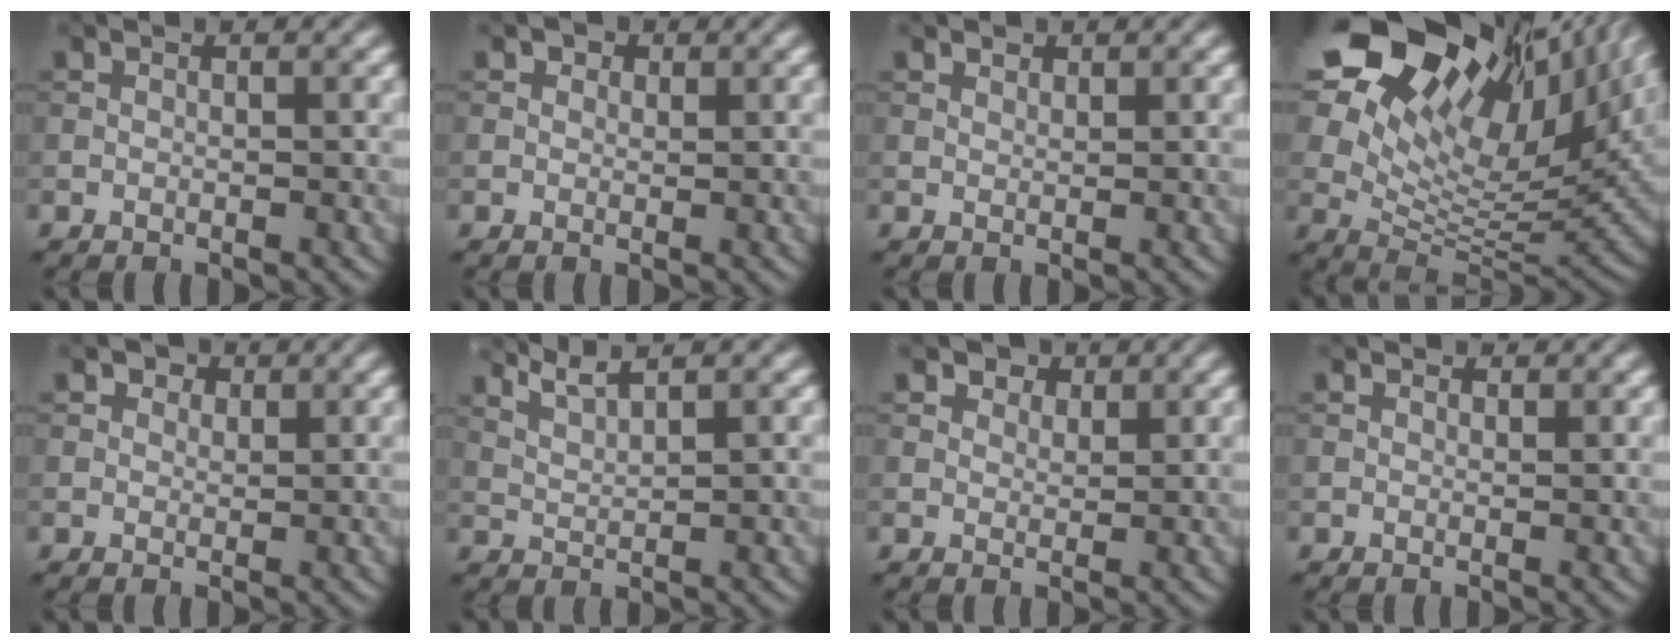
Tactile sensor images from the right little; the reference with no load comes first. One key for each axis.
{"total": 1.3, "fx": 0.8, "fy": 0.9, "fz": 0.6, "tx": -0.009, "ty": -0.001, "tz": 0.004}
{"total": 0.7, "fx": 0.6, "fy": 0.3, "fz": 0.1, "tx": -0.004, "ty": 0.000, "tz": 0.012}
{"total": 21.4, "fx": 11.5, "fy": 10.4, "fz": 14.7, "tx": -0.242, "ty": 0.042, "tz": 0.192}
{"total": 2.0, "fx": 1.2, "fy": 1.3, "fz": 0.8, "tx": -0.010, "ty": -0.004, "tz": 0.013}
{"total": 2.8, "fx": 2.3, "fy": 0.4, "fz": 1.5, "tx": -0.028, "ty": 0.007, "tz": 0.044}
{"total": 2.8, "fx": 2.0, "fy": 1.7, "fz": 1.1, "tx": -0.024, "ty": -0.010, "tz": 0.033}
{"total": 0.6, "fx": 0.5, "fy": 0.3, "fz": 0.1, "tx": 0.001, "ty": -0.002, "tz": 0.007}